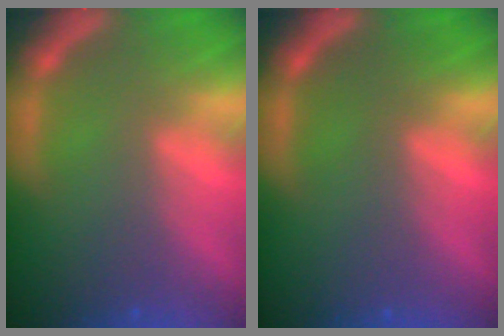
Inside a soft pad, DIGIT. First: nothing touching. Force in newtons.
{"total": 0.0}